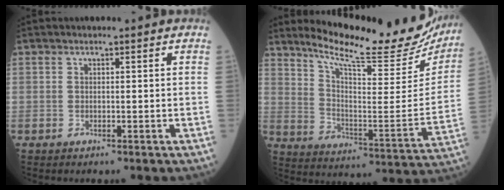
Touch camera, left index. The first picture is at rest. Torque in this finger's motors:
{"motor_torque": [0.98, -1.16, 0.28, 0.08]}